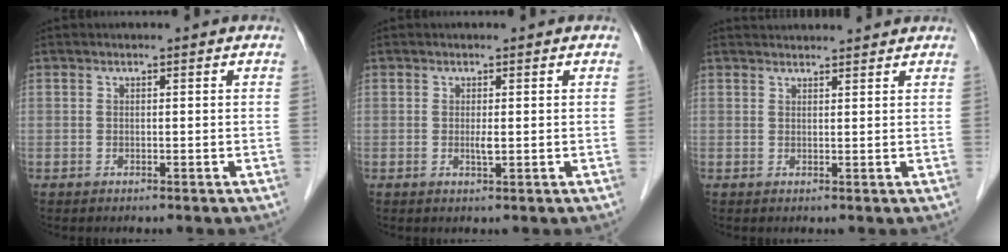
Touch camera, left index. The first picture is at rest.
{"total": 1.1, "force": [0.0, 0.1, 1.1], "torque": [-0.024, -0.003, 0.003]}
{"total": 5.9, "force": [5.8, 0.2, 1.1], "torque": [-0.015, 0.031, 0.072]}